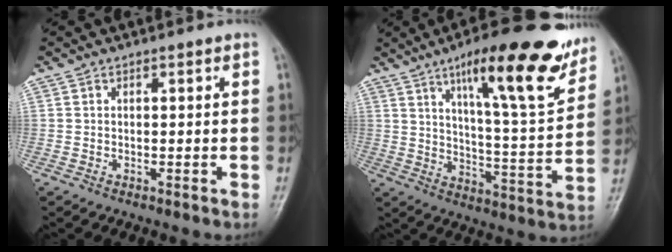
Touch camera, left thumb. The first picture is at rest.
{"total": 20.4, "force": [12.6, 4.4, 15.5], "torque": [-0.193, -0.059, 0.192]}